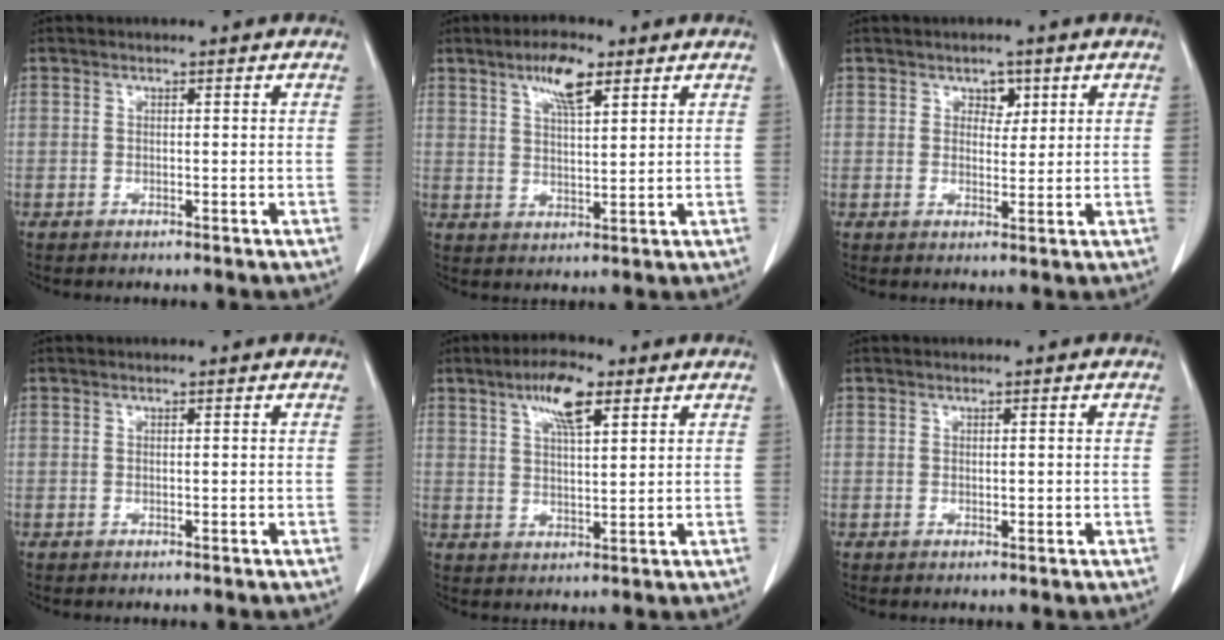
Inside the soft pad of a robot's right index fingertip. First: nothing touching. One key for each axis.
{"total": 6.9, "fx": 4.0, "fy": 1.9, "fz": 5.3, "tx": -0.102, "ty": 0.003, "tz": 0.072}
{"total": 3.4, "fx": 1.5, "fy": 2.4, "fz": 1.9, "tx": -0.029, "ty": 0.007, "tz": 0.028}
{"total": 0.0}
{"total": 7.8, "fx": 4.2, "fy": 2.2, "fz": 6.2, "tx": -0.119, "ty": 0.007, "tz": 0.075}
{"total": 1.5, "fx": -0.1, "fy": 0.8, "fz": 1.2, "tx": -0.025, "ty": -0.001, "tz": 0.002}